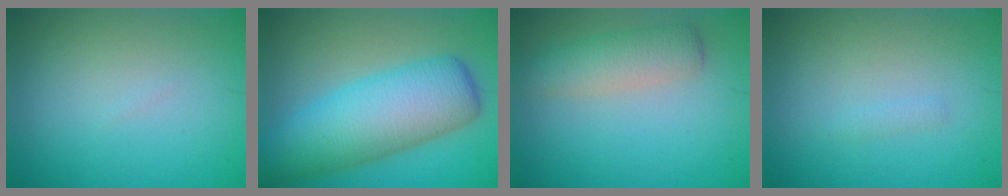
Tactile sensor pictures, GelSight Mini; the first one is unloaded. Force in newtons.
{"total": 9.9, "press": 9.9, "slide": 0.3}
{"total": 3.7, "press": 3.7, "slide": 0.1}
{"total": 0.6, "press": 0.6, "slide": 0.1}